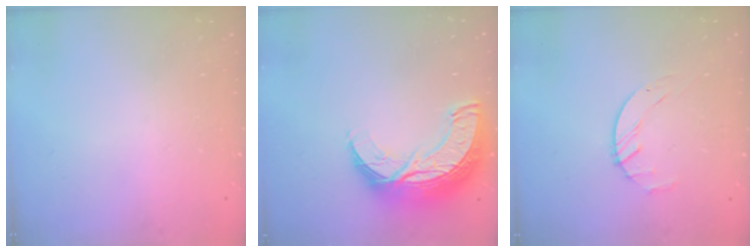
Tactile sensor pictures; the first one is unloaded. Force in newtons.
{"total": 15.0, "press": 14.9, "slide": 1.0}
{"total": 1.6, "press": 1.6, "slide": 0.3}